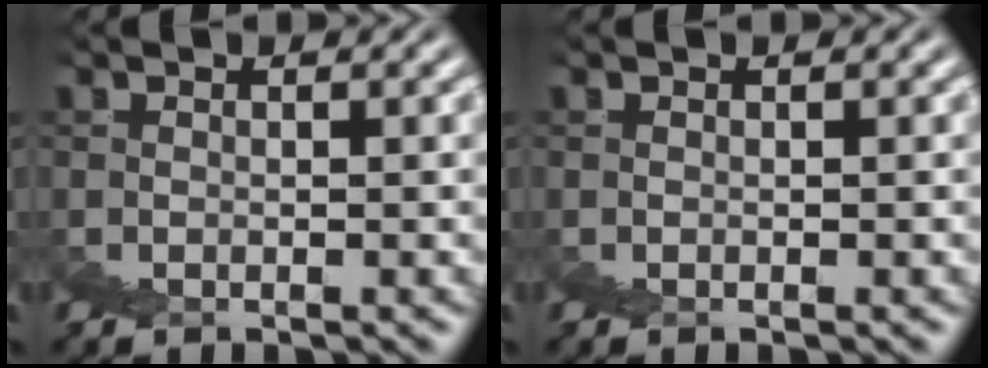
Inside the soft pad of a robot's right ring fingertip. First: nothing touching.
{"total": 0.0}